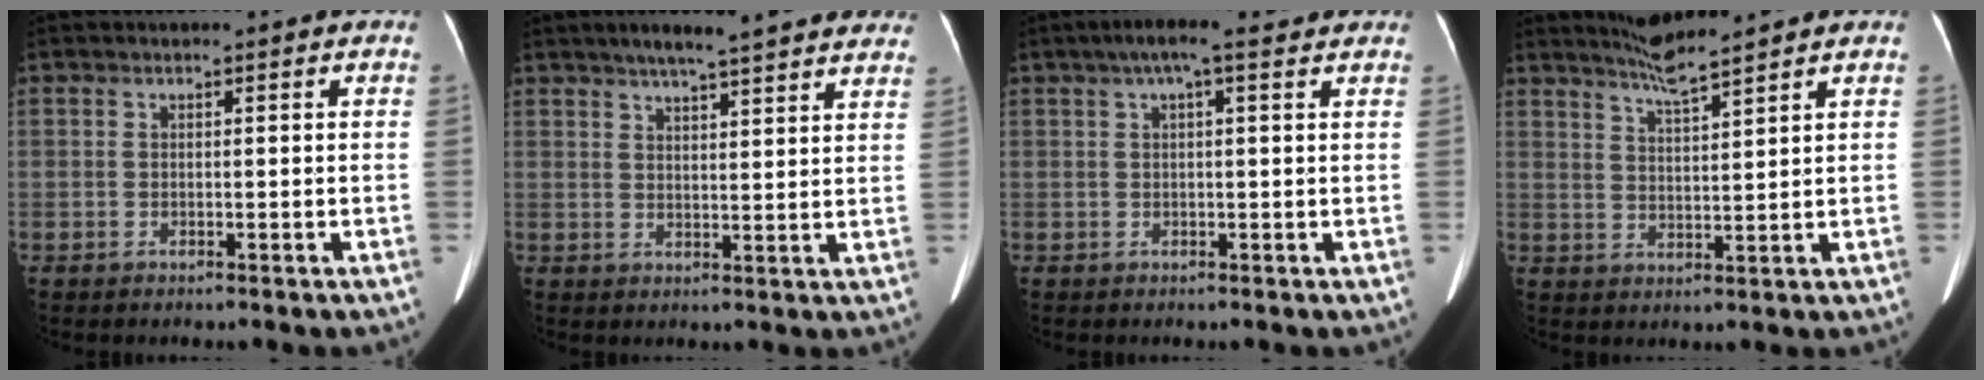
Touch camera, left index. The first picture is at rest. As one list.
[{"total": 16.2, "force": [13.8, 2.4, 8.1], "torque": [-0.109, 0.027, 0.173]}, {"total": 6.0, "force": [4.0, 1.1, 4.3], "torque": [-0.068, 0.040, 0.061]}, {"total": 5.2, "force": [4.7, -0.8, 2.0], "torque": [-0.045, -0.001, 0.092]}]